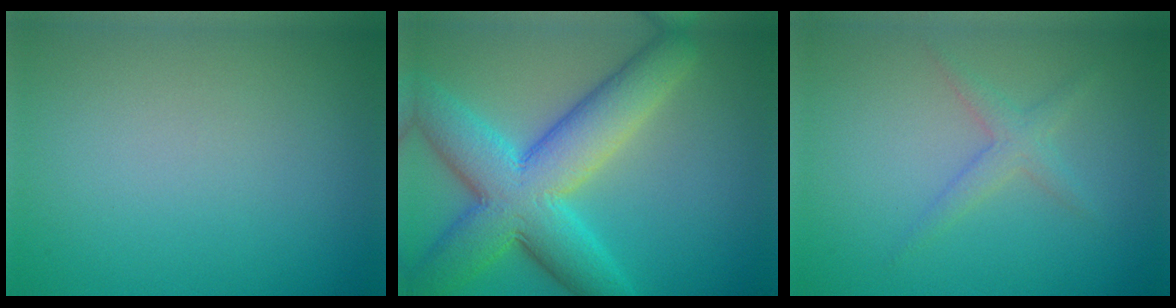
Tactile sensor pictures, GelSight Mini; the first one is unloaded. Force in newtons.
{"total": 10.2, "press": 10.1, "slide": 0.3}
{"total": 1.9, "press": 1.9, "slide": 0.1}